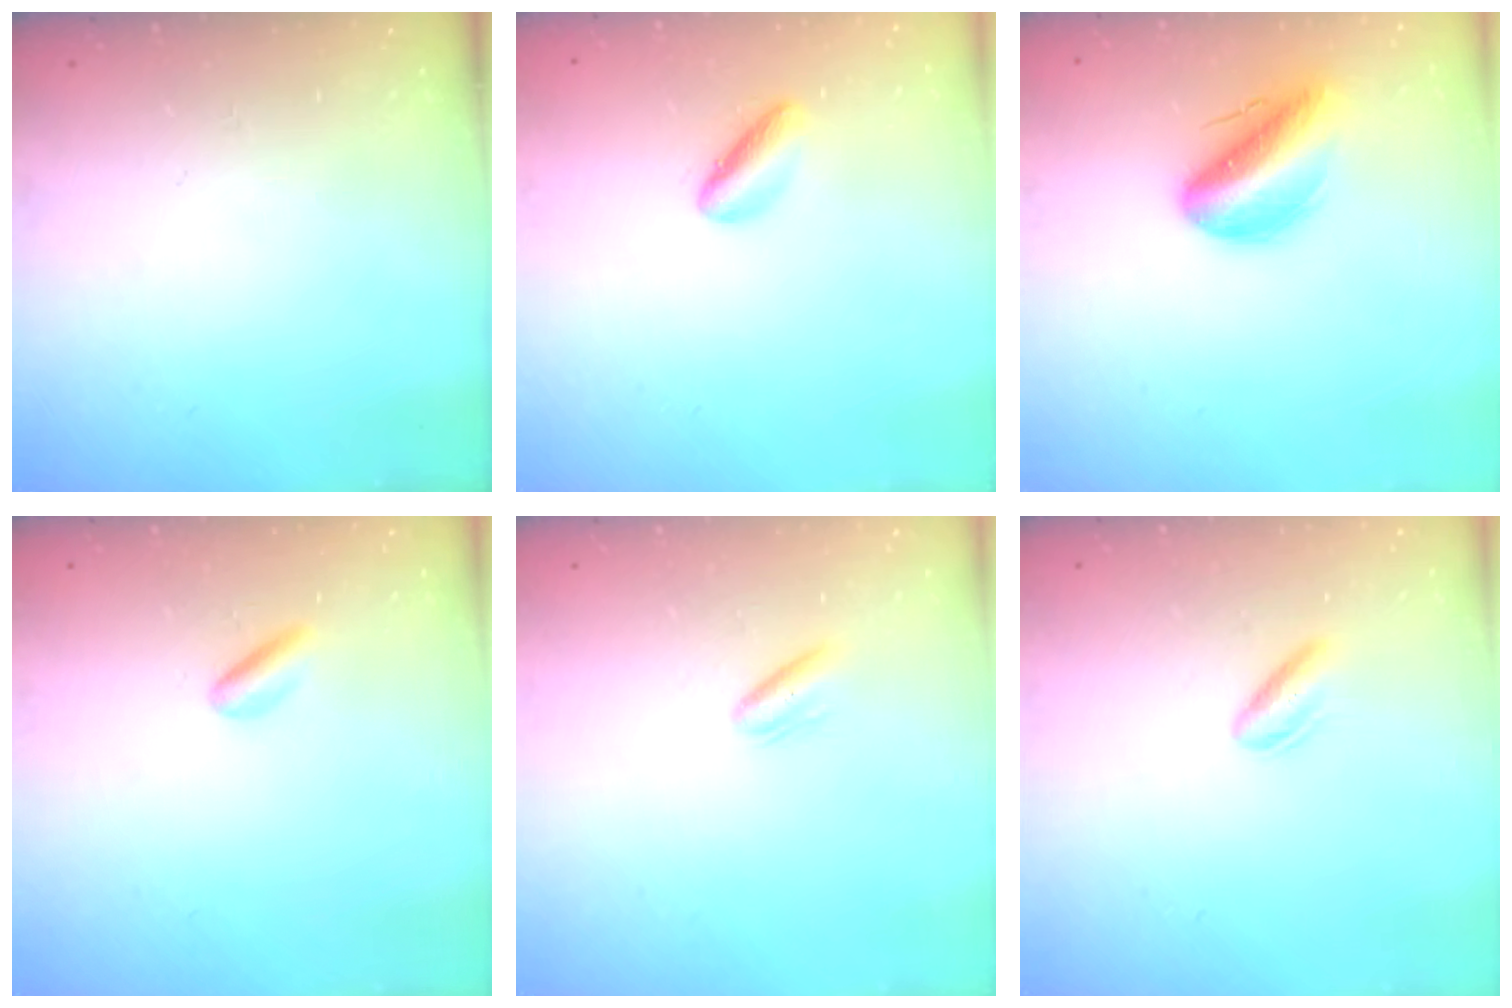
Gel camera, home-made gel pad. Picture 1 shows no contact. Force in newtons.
{"total": 2.8, "press": 2.8, "slide": 0.3}
{"total": 13.0, "press": 12.5, "slide": 3.4}
{"total": 2.5, "press": 2.4, "slide": 0.8}
{"total": 2.9, "press": 2.7, "slide": 1.1}
{"total": 2.6, "press": 2.2, "slide": 1.3}